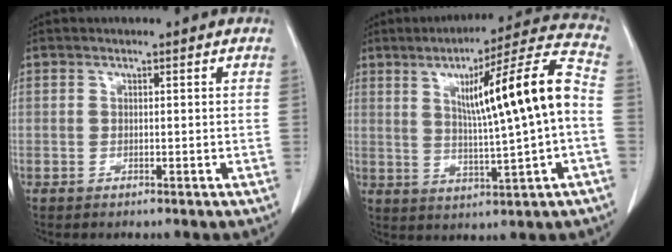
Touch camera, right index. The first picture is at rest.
{"total": 15.2, "force": [1.3, 0.1, 15.1], "torque": [-0.235, 0.017, 0.022]}